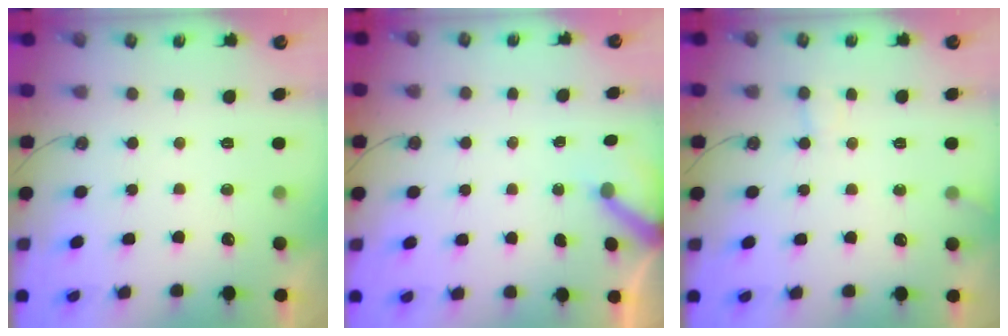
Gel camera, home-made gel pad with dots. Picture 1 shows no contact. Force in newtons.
{"total": 3.2, "press": 3.1, "slide": 0.3}
{"total": 5.3, "press": 5.3, "slide": 0.3}